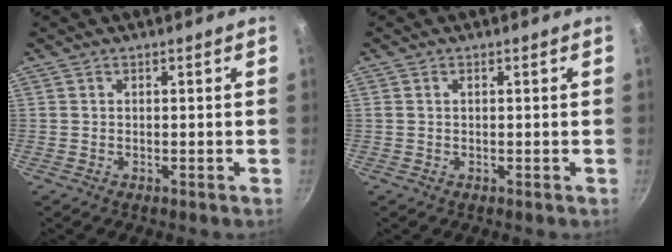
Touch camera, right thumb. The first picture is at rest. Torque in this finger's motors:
{"motor_torque": [0.57, -0.29, -0.42, 0.31, 0.05]}